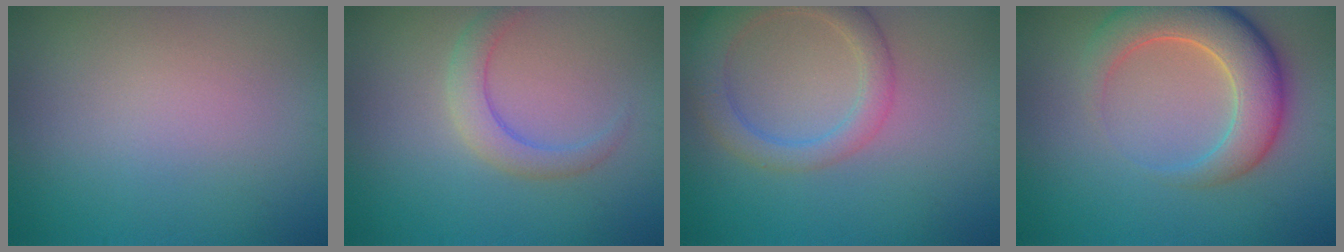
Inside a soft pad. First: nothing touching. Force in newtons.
{"total": 2.3, "press": 2.3, "slide": 0.0}
{"total": 4.2, "press": 4.2, "slide": 0.2}
{"total": 6.5, "press": 6.5, "slide": 0.5}